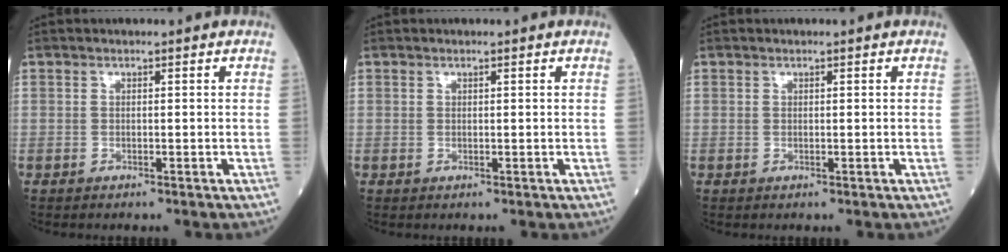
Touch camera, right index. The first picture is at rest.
{"total": 0.0}
{"total": 0.0}